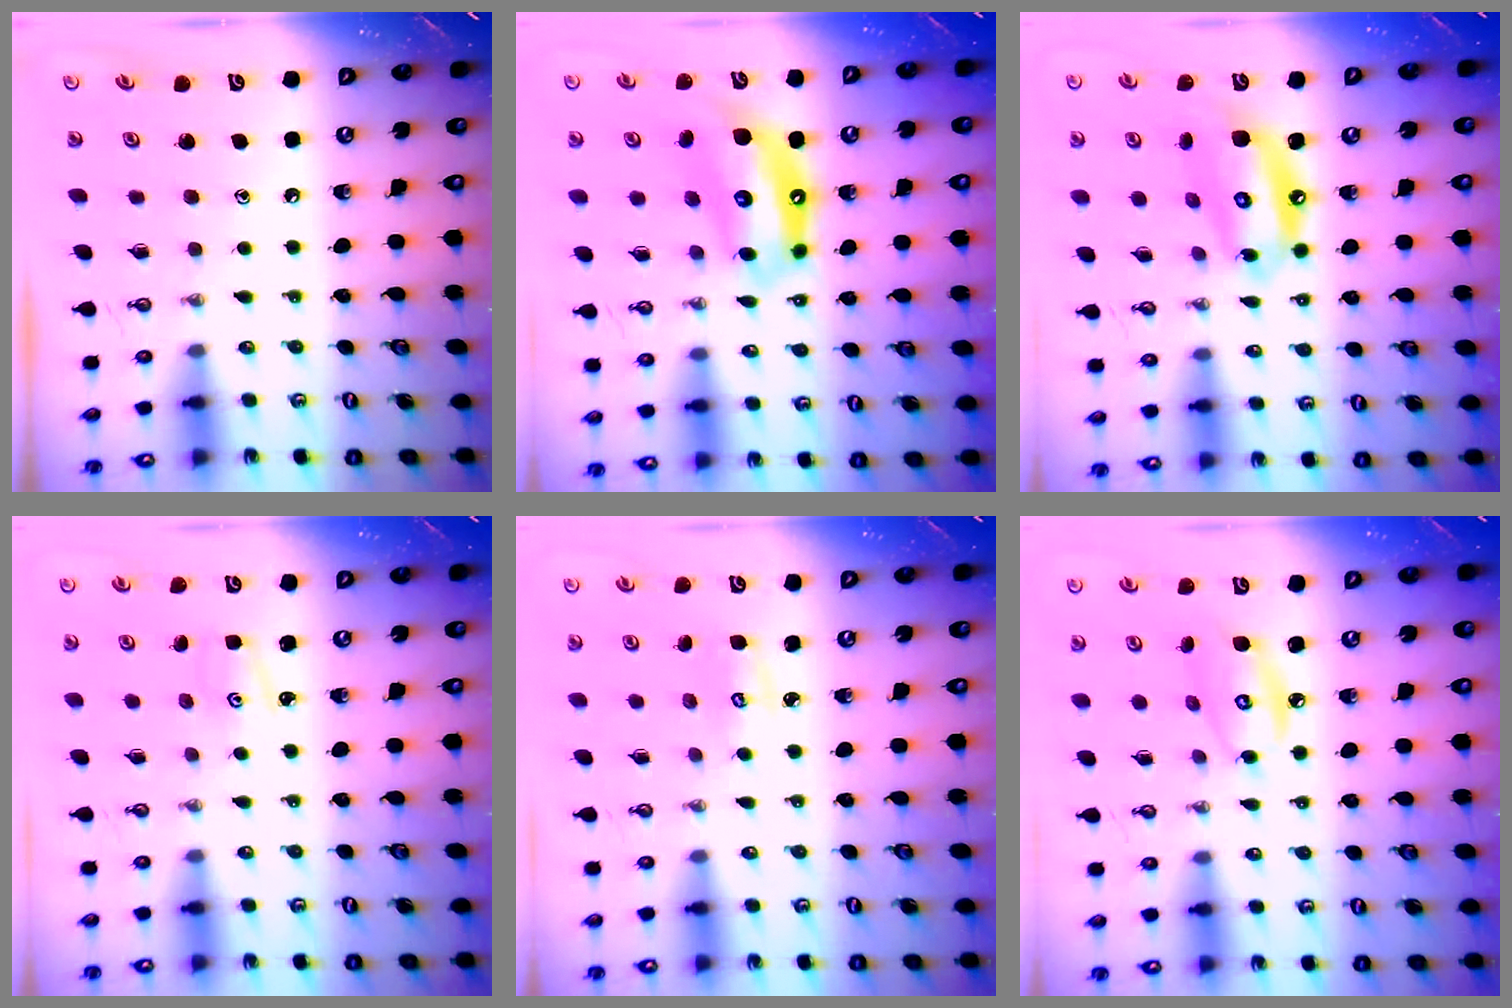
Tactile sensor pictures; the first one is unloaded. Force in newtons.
{"total": 12.1, "press": 12.1, "slide": 1.2}
{"total": 13.0, "press": 12.9, "slide": 1.8}
{"total": 1.3, "press": 1.3, "slide": 0.2}
{"total": 2.5, "press": 2.5, "slide": 0.2}
{"total": 8.5, "press": 8.5, "slide": 0.5}